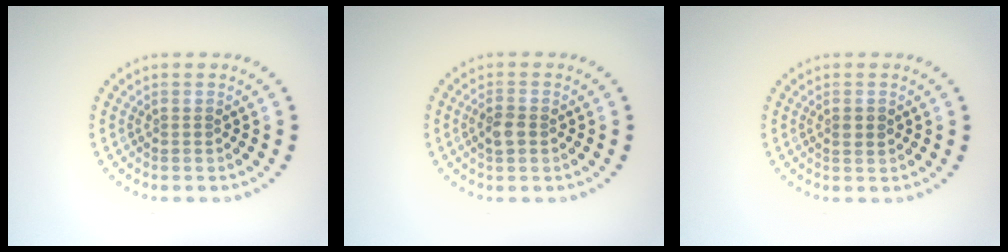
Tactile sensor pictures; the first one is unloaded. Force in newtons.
{"total": 1.8, "press": 1.8, "slide": 0.3}
{"total": 1.2, "press": 1.1, "slide": 0.2}